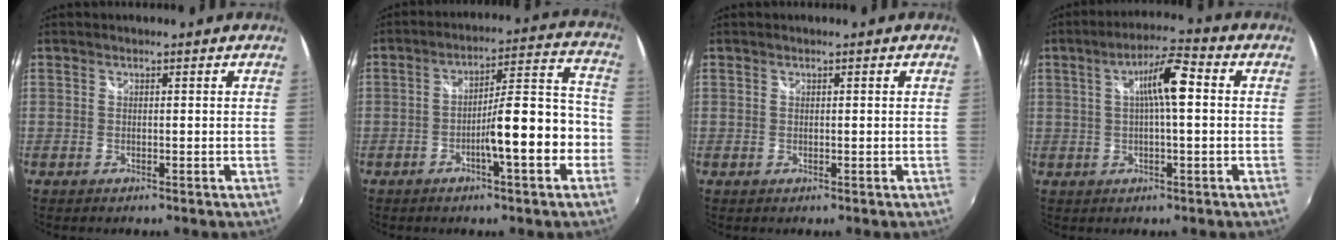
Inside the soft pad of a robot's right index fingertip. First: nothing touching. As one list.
[{"total": 12.2, "force": [-4.3, 1.7, 11.3], "torque": [-0.167, 0.020, -0.062]}, {"total": 0.0}, {"total": 7.7, "force": [1.0, 1.1, 7.5], "torque": [-0.128, 0.014, 0.016]}]